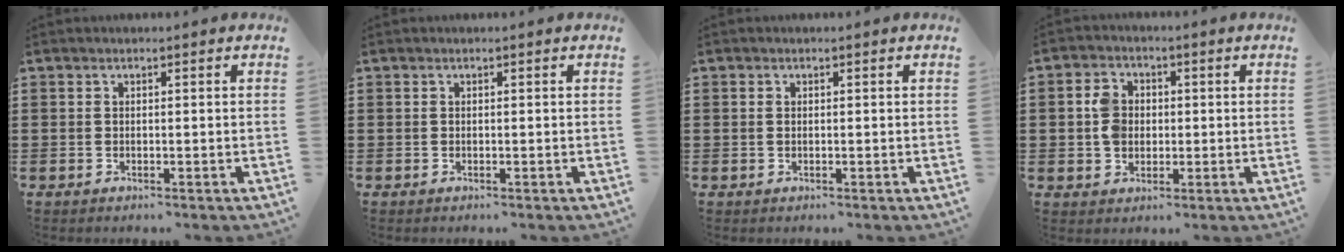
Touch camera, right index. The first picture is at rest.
{"total": 0.0}
{"total": 0.6, "force": [0.1, 0.4, 0.5], "torque": [-0.012, 0.002, 0.001]}
{"total": 5.0, "force": [0.0, 4.1, 2.8], "torque": [-0.070, 0.012, -0.003]}